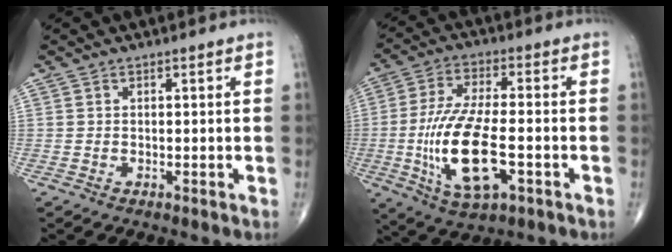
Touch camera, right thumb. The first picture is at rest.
{"total": 15.9, "force": [-3.6, 6.2, 14.2], "torque": [-0.285, 0.007, -0.060]}